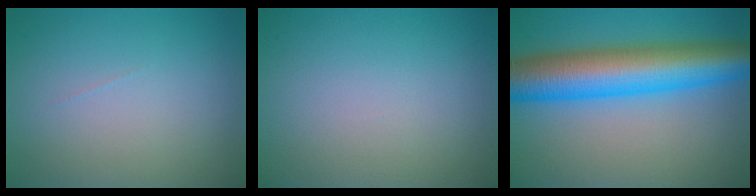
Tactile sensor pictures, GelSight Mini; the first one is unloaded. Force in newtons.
{"total": 0.0}
{"total": 11.6, "press": 11.6, "slide": 0.1}